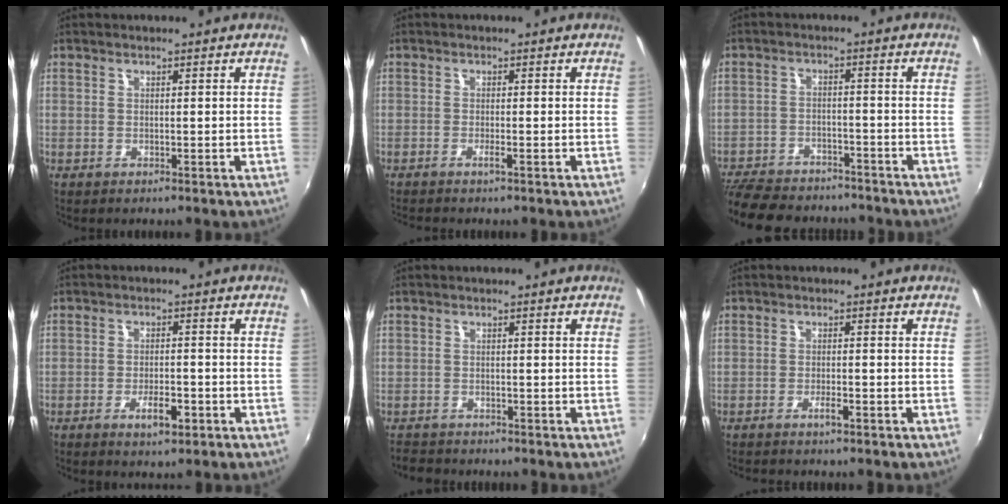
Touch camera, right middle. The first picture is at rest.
{"total": 1.2, "force": [-0.9, -0.4, 0.8], "torque": [-0.020, 0.003, -0.018]}
{"total": 16.8, "force": [-14.2, 6.1, 6.6], "torque": [-0.161, -0.009, -0.212]}
{"total": 4.4, "force": [-2.3, 1.5, 3.5], "torque": [-0.071, -0.002, -0.035]}
{"total": 3.0, "force": [-2.8, 1.1, 0.3], "torque": [-0.022, -0.005, -0.054]}
{"total": 1.7, "force": [-1.3, 0.1, 1.1], "torque": [-0.026, 0.003, -0.026]}